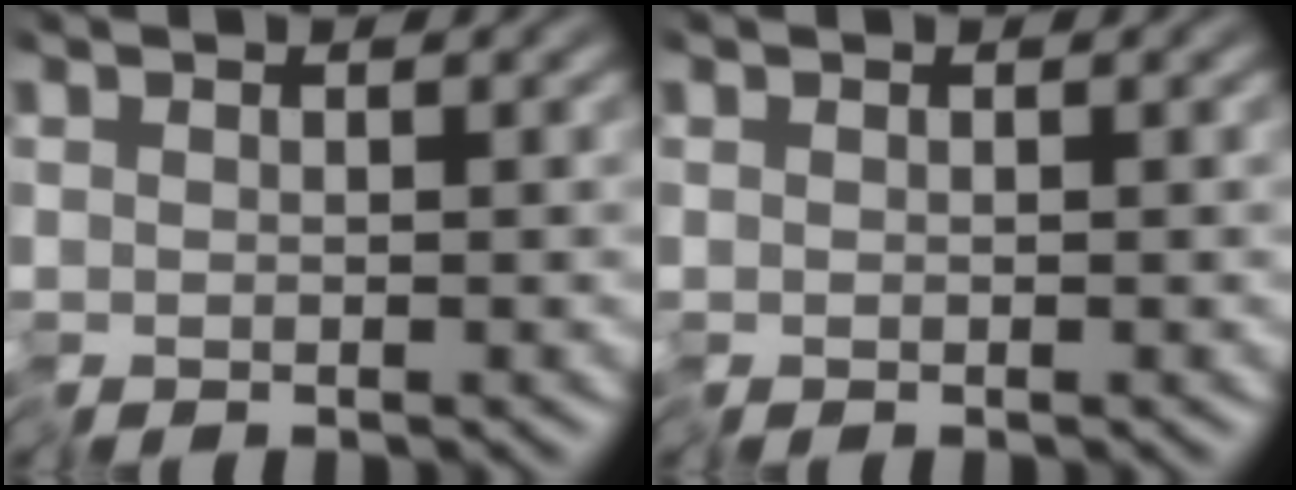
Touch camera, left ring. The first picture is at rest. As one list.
[{"total": 0.0}]